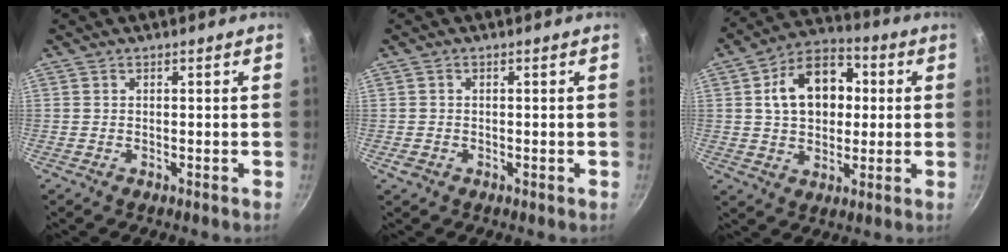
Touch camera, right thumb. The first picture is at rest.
{"total": 1.4, "force": [-0.6, 1.1, 0.7], "torque": [-0.010, 0.001, -0.010]}
{"total": 14.9, "force": [2.6, 10.7, 10.0], "torque": [-0.125, 0.020, 0.031]}